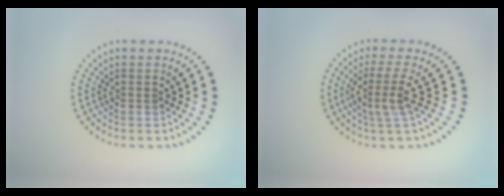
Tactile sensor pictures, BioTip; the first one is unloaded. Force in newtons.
{"total": 3.0, "press": 2.3, "slide": 2.0}